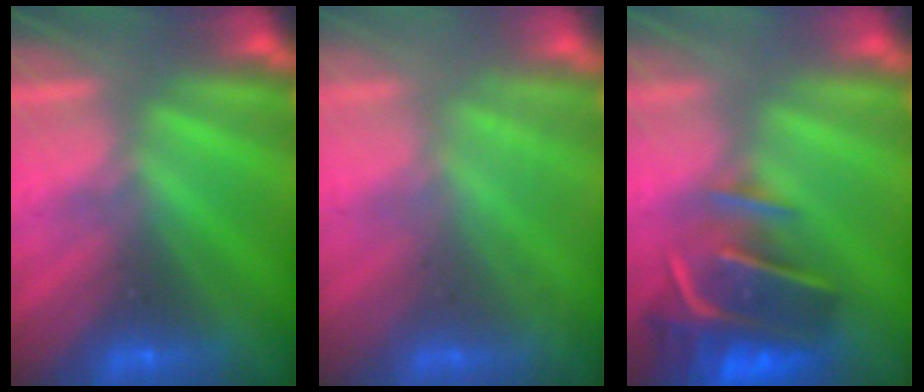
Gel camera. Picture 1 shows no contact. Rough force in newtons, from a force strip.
{"total": 1.9}
{"total": 7.9}